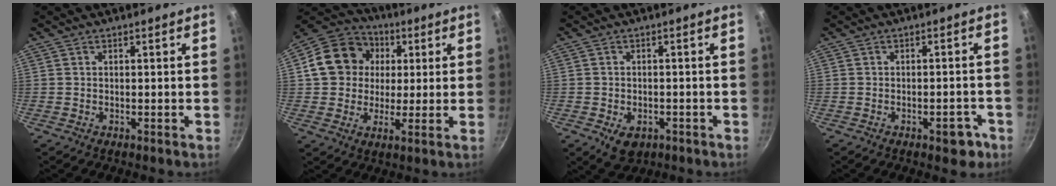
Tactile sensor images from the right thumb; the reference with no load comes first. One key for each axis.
{"total": 14.3, "fx": 3.2, "fy": 11.9, "fz": 7.1, "tx": -0.107, "ty": 0.013, "tz": 0.034}
{"total": 5.0, "fx": -1.9, "fy": 3.6, "fz": 3.0, "tx": -0.038, "ty": 0.006, "tz": -0.016}
{"total": 4.4, "fx": -2.3, "fy": 2.3, "fz": 3.0, "tx": -0.016, "ty": 0.025, "tz": -0.019}